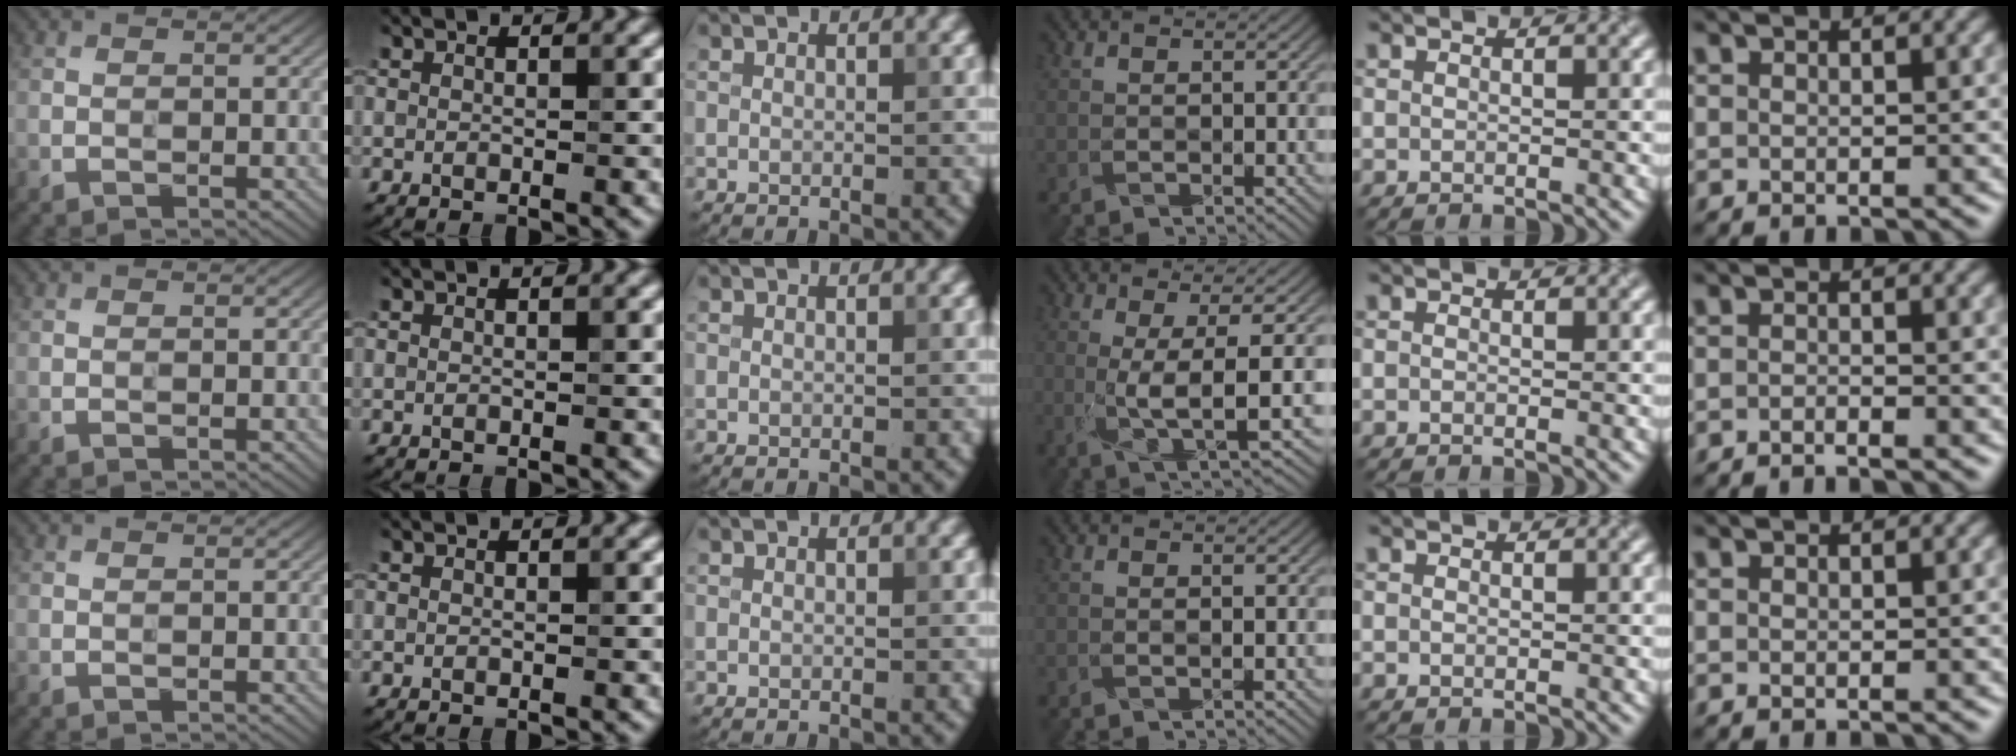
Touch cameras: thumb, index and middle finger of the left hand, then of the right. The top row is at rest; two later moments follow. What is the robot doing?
{"motion": "wrap", "object": "paper"}